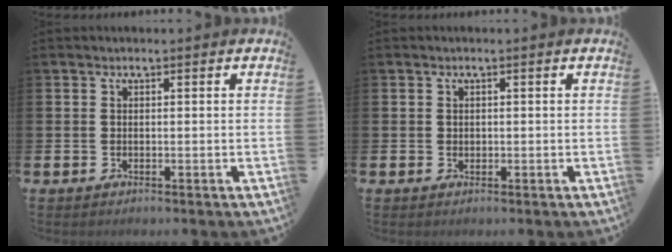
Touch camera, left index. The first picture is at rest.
{"total": 0.7, "force": [0.5, 0.6, 0.1], "torque": [0.008, 0.001, 0.005]}